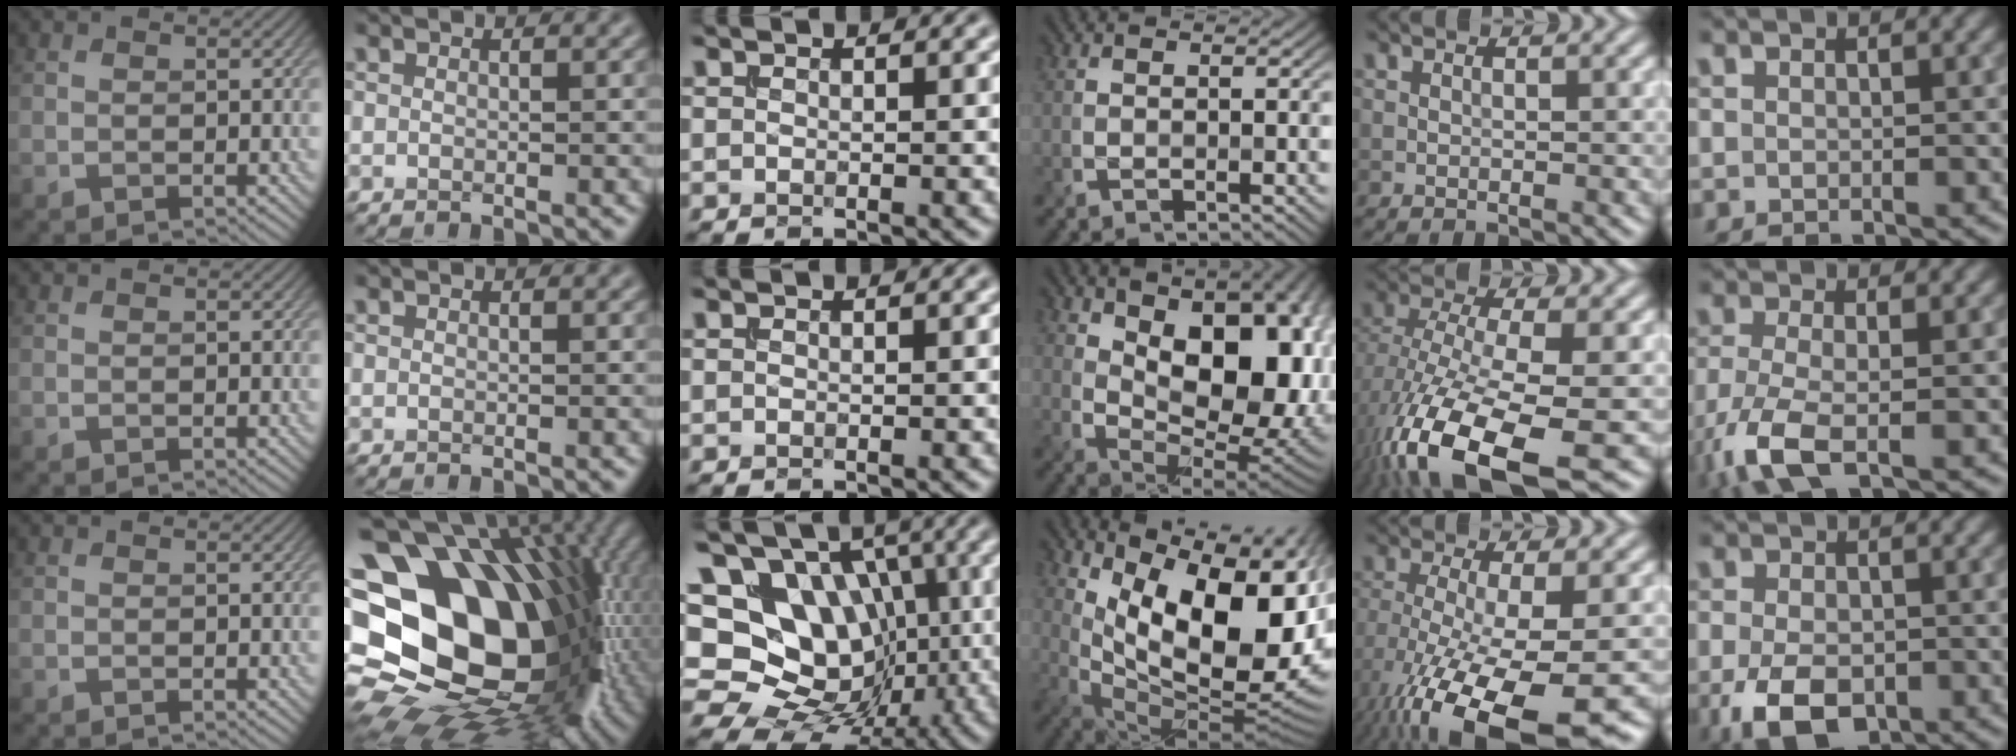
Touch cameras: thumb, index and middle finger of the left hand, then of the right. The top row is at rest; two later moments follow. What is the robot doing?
{"motion": "insert", "object": "drawer"}